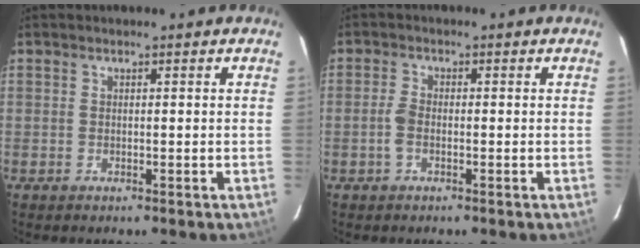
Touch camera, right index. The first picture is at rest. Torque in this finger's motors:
{"motor_torque": [0.40, 0.02, 0.19, 0.06]}